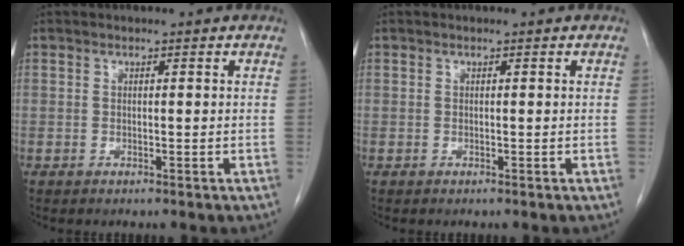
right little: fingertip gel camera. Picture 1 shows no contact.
{"total": 0.0}